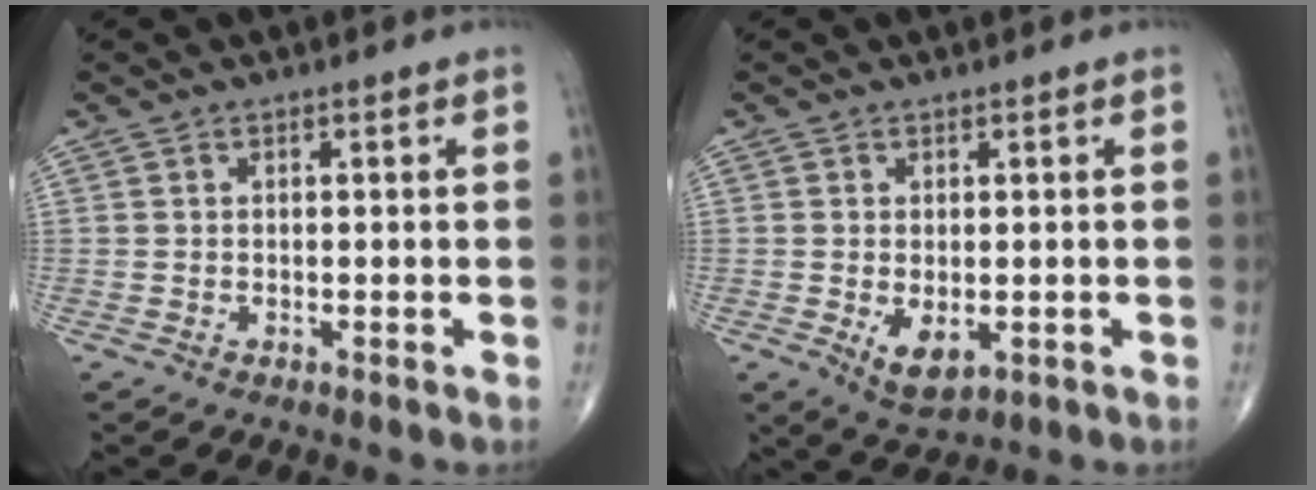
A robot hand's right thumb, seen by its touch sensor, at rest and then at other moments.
{"total": 4.7, "force": [-0.8, 2.5, 3.9], "torque": [-0.057, -0.011, -0.001]}